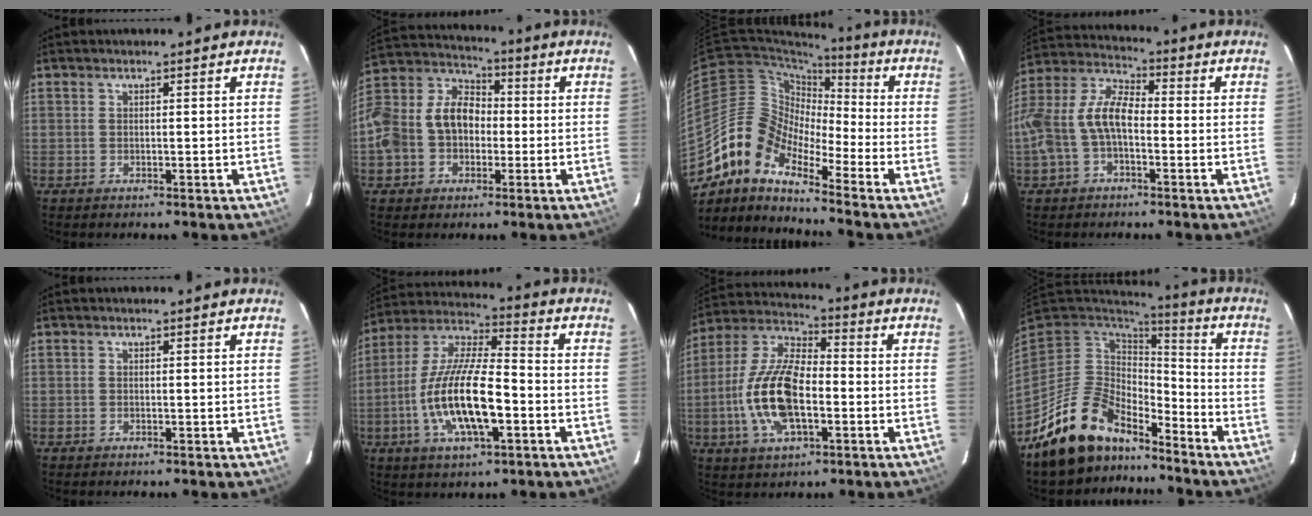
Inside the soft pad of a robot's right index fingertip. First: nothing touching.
{"total": 17.7, "force": [-2.7, 13.7, 10.9], "torque": [-0.262, 0.038, -0.049]}
{"total": 12.6, "force": [-9.5, 5.3, 6.4], "torque": [-0.103, 0.010, -0.206]}
{"total": 11.7, "force": [-2.8, 6.2, 9.6], "torque": [-0.207, 0.018, -0.057]}
{"total": 0.0}
{"total": 17.0, "force": [-4.9, 5.3, 15.4], "torque": [-0.310, -0.009, -0.093]}
{"total": 16.1, "force": [-3.6, 7.2, 13.9], "torque": [-0.292, 0.002, -0.073]}
{"total": 15.5, "force": [-12.3, 7.1, 6.1], "torque": [-0.142, 0.006, -0.209]}